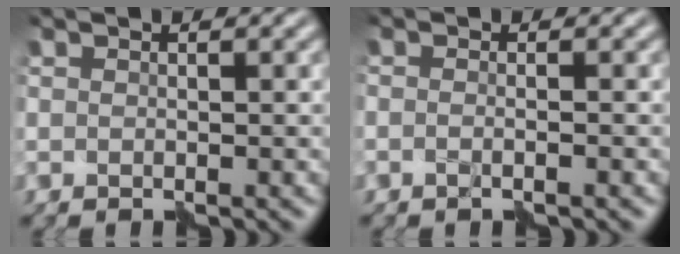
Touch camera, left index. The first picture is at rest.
{"total": 2.1, "force": [0.2, 1.3, 1.7], "torque": [0.003, -0.001, -0.024]}